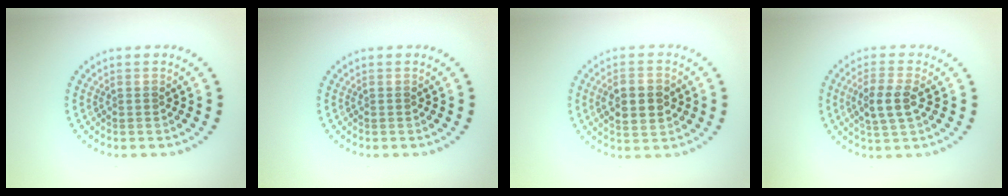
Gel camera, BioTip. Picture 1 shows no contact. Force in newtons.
{"total": 0.0}
{"total": 4.7, "press": 4.7, "slide": 0.4}
{"total": 3.2, "press": 3.1, "slide": 0.9}